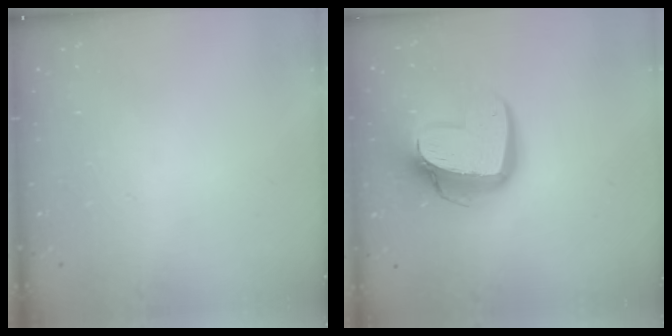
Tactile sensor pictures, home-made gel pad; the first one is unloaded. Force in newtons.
{"total": 14.4, "press": 14.3, "slide": 1.3}